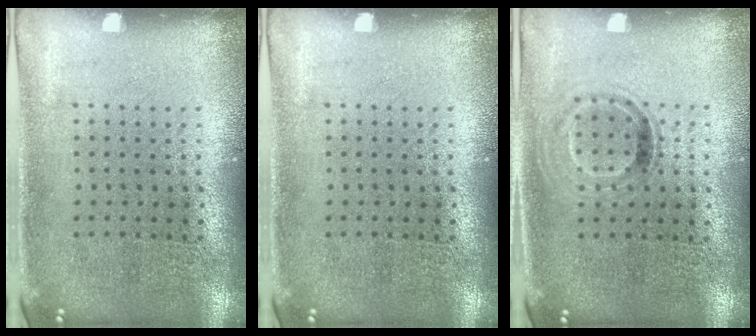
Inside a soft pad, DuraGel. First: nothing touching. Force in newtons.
{"total": 0.0}
{"total": 1.0, "press": 0.8, "slide": 0.5}